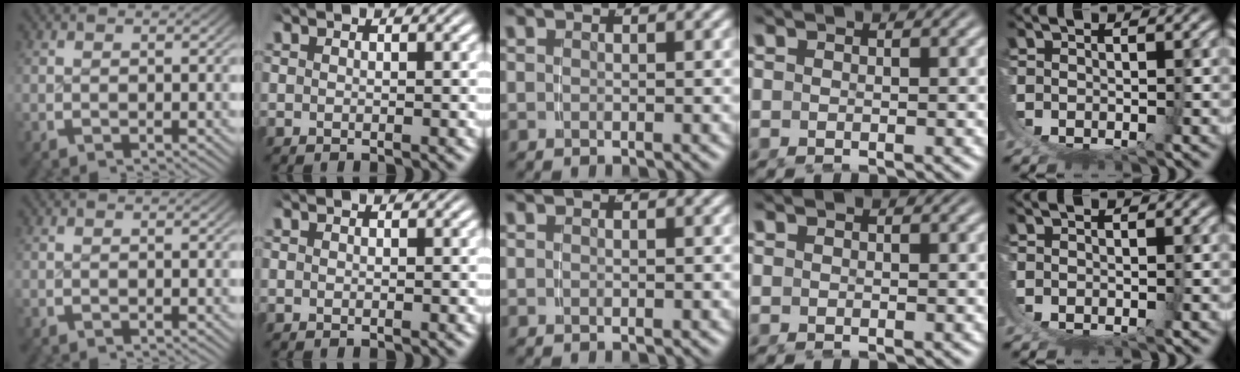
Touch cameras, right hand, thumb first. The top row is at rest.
{}